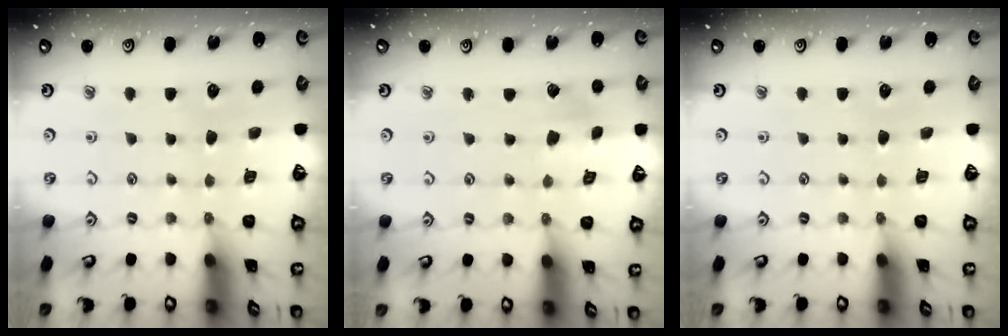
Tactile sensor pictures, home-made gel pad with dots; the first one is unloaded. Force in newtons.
{"total": 2.8, "press": 2.7, "slide": 0.5}
{"total": 0.0}